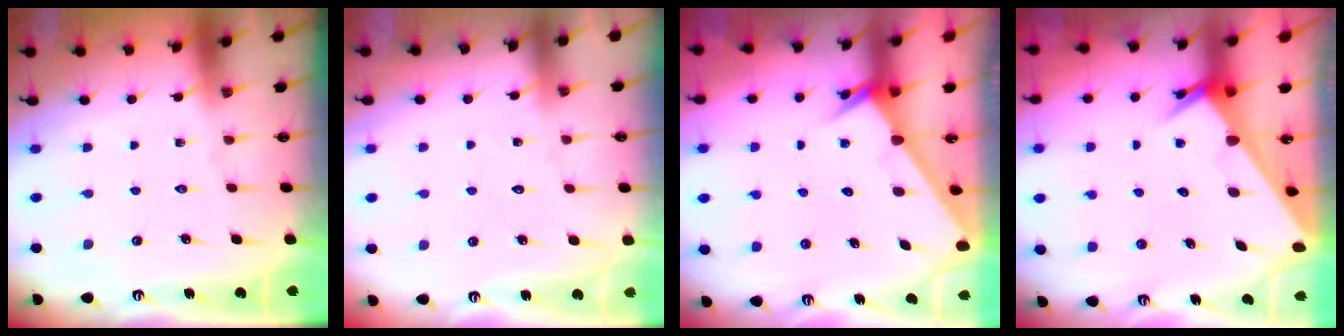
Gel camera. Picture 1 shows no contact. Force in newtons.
{"total": 5.6, "press": 5.6, "slide": 0.6}
{"total": 2.7, "press": 2.7, "slide": 0.1}
{"total": 2.4, "press": 2.4, "slide": 0.1}